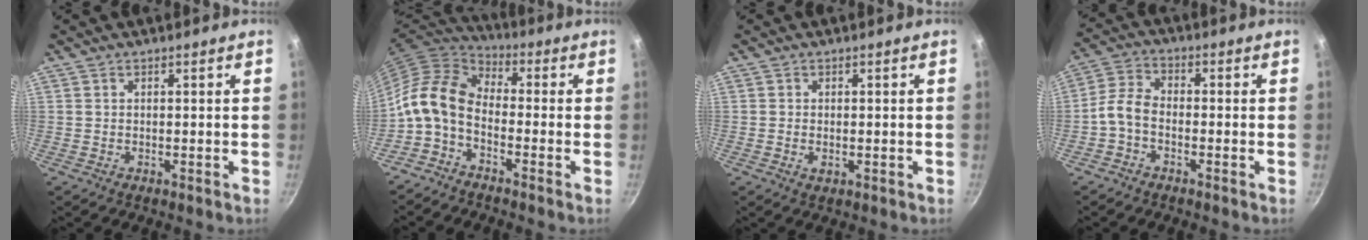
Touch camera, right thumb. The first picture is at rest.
{"total": 10.9, "force": [-3.0, 6.8, 8.0], "torque": [-0.154, 0.042, -0.079]}
{"total": 1.7, "force": [-0.3, 1.1, 1.2], "torque": [-0.020, -0.003, -0.004]}
{"total": 5.1, "force": [-2.2, 3.1, 3.4], "torque": [-0.076, 0.033, -0.059]}